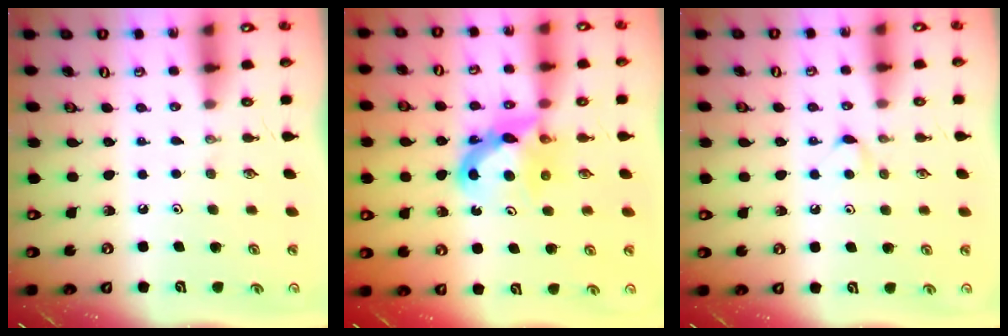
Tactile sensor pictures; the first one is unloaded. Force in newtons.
{"total": 7.8, "press": 7.8, "slide": 0.7}
{"total": 4.2, "press": 4.2, "slide": 0.5}